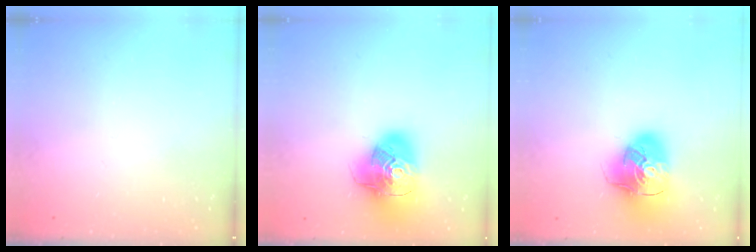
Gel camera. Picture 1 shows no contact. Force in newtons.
{"total": 19.1, "press": 18.9, "slide": 2.6}
{"total": 17.4, "press": 17.2, "slide": 2.7}